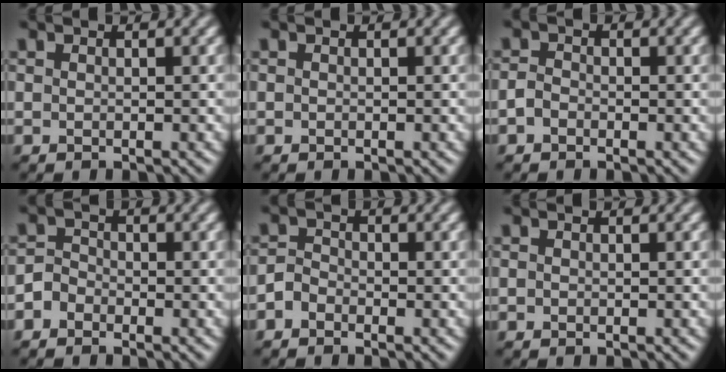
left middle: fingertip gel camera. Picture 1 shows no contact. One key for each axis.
{"total": 0.0}
{"total": 1.2, "fx": -0.9, "fy": 0.8, "fz": 0.4, "tx": -0.006, "ty": 0.001, "tz": -0.022}
{"total": 1.9, "fx": -1.3, "fy": 1.4, "fz": 0.3, "tx": 0.009, "ty": 0.008, "tz": -0.034}
{"total": 1.7, "fx": -1.2, "fy": 1.1, "fz": 0.4, "tx": 0.001, "ty": 0.005, "tz": -0.032}
{"total": 0.0}